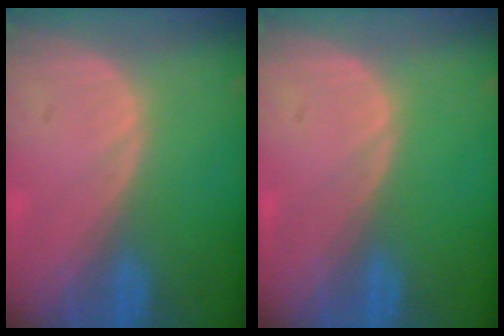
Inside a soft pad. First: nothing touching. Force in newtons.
{"total": 0.0}